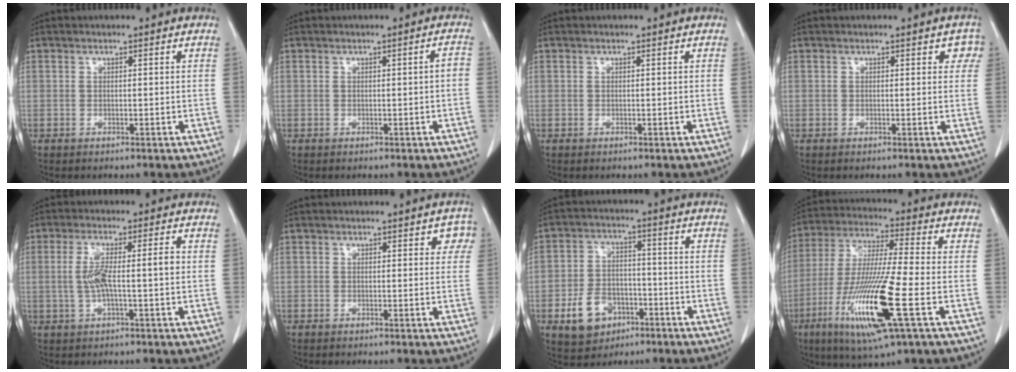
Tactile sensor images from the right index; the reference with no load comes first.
{"total": 1.3, "force": [-0.4, 0.2, 1.3], "torque": [-0.011, 0.002, -0.005]}
{"total": 0.0}
{"total": 2.5, "force": [1.1, 1.6, 1.5], "torque": [-0.001, 0.007, 0.006]}
{"total": 6.2, "force": [-0.2, 0.6, 6.1], "torque": [-0.123, 0.011, -0.004]}
{"total": 2.5, "force": [1.1, 1.7, 1.6], "torque": [0.000, 0.010, 0.006]}
{"total": 8.6, "force": [-3.8, 6.3, 4.4], "torque": [-0.095, 0.011, -0.056]}
{"total": 17.2, "force": [-5.9, 0.5, 16.1], "torque": [-0.336, -0.029, -0.111]}